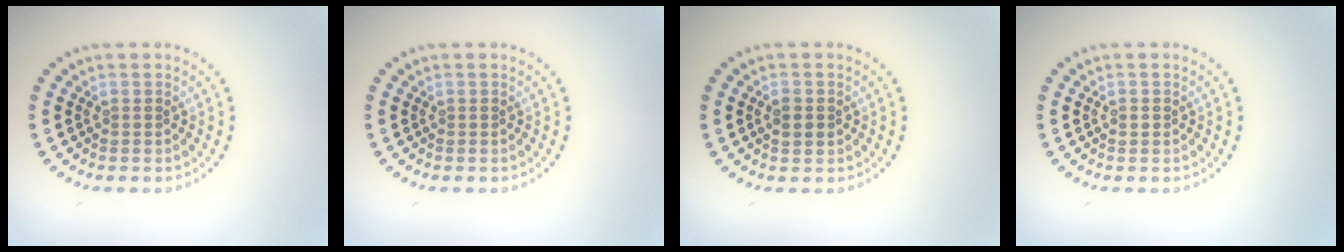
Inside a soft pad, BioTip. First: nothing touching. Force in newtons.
{"total": 0.0}
{"total": 1.5, "press": 1.5, "slide": 0.1}
{"total": 0.7, "press": 0.7, "slide": 0.1}